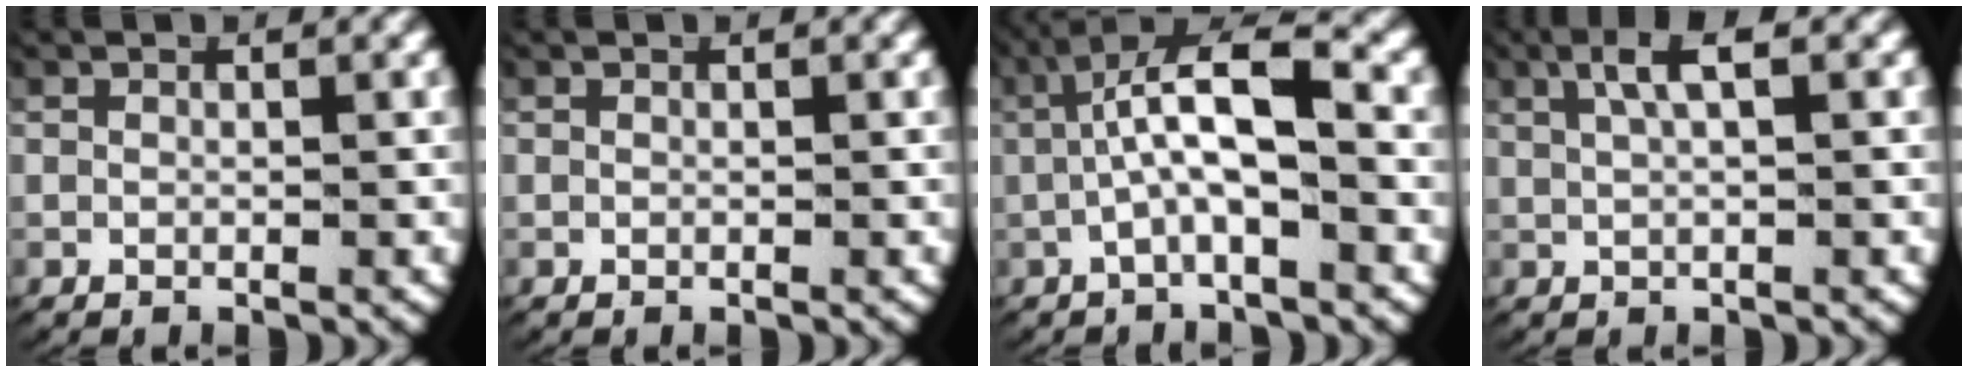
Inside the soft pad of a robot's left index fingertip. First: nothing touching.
{"total": 0.0}
{"total": 6.8, "force": [0.1, 2.8, 6.2], "torque": [-0.106, 0.007, -0.002]}
{"total": 3.7, "force": [2.0, 0.9, 2.9], "torque": [-0.051, 0.016, 0.030]}